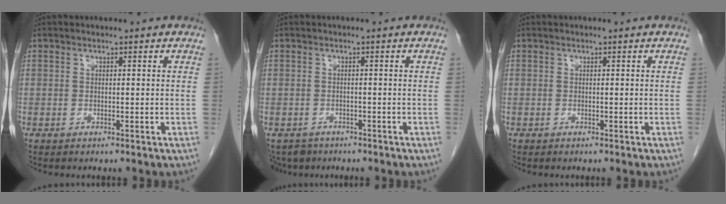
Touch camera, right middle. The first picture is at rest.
{"total": 3.8, "force": [-3.0, 2.3, 0.3], "torque": [-0.002, 0.000, -0.048]}
{"total": 0.0}